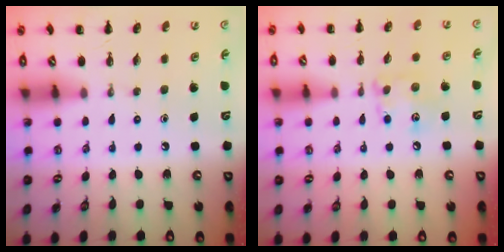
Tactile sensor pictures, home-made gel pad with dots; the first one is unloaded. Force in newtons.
{"total": 8.1, "press": 8.1, "slide": 0.4}